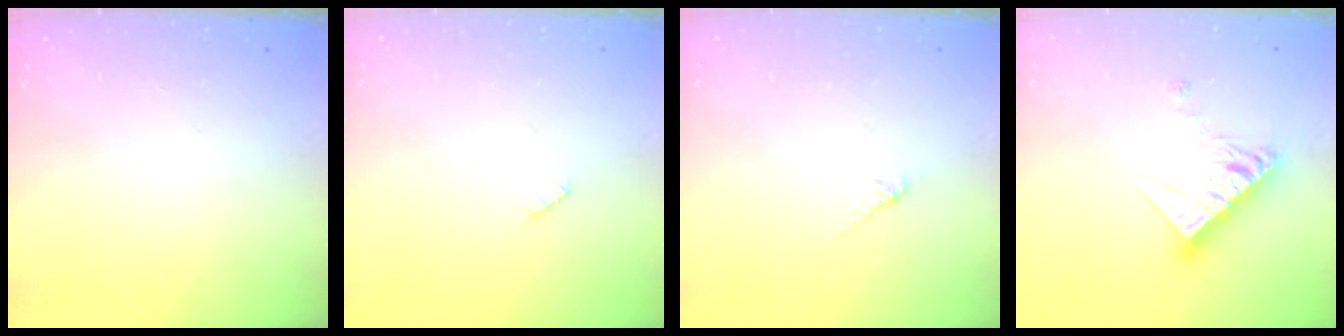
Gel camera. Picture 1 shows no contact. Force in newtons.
{"total": 2.5, "press": 2.5, "slide": 0.3}
{"total": 1.5, "press": 1.4, "slide": 0.5}
{"total": 11.4, "press": 11.3, "slide": 1.2}